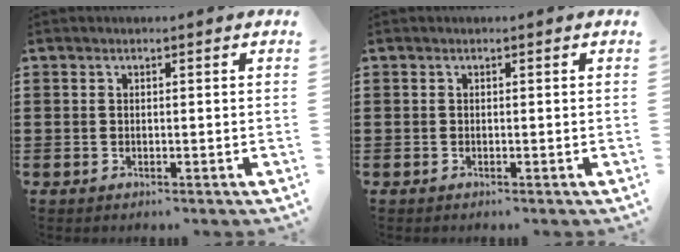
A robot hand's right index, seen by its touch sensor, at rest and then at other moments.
{"total": 0.0}